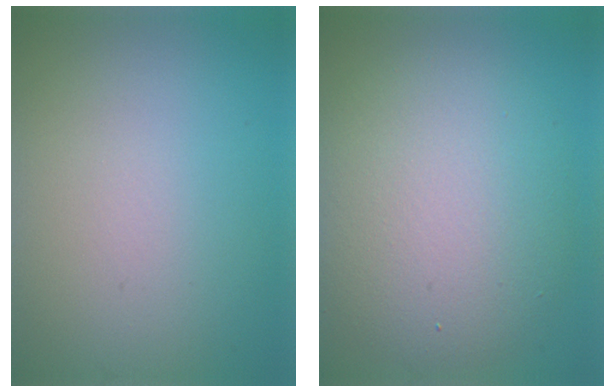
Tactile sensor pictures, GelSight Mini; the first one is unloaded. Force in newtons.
{"total": 8.6, "press": 8.6, "slide": 0.5}